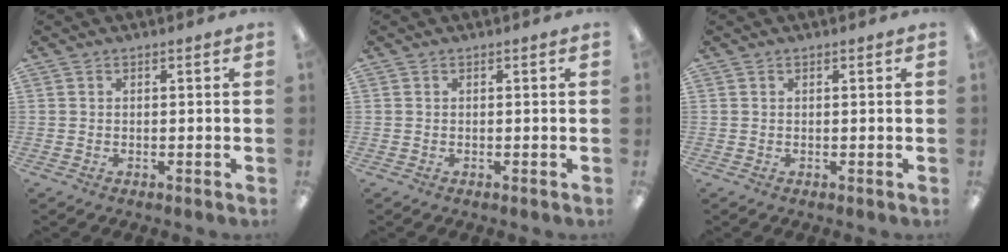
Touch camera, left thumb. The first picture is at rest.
{"total": 0.0}
{"total": 0.0}